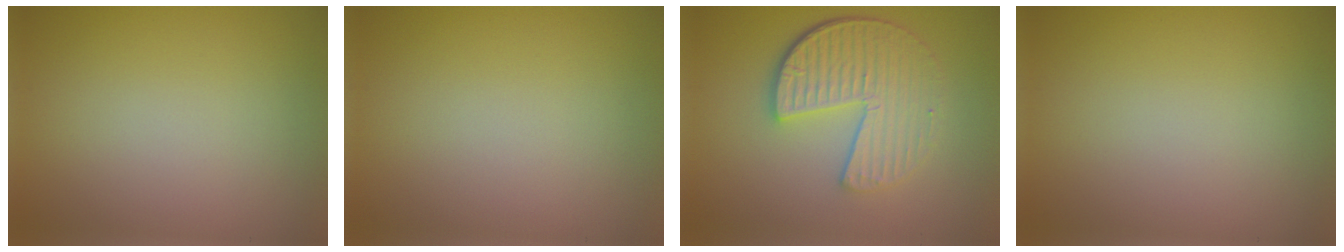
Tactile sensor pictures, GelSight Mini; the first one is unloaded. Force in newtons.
{"total": 0.0}
{"total": 5.9, "press": 4.3, "slide": 4.1}
{"total": 0.0}